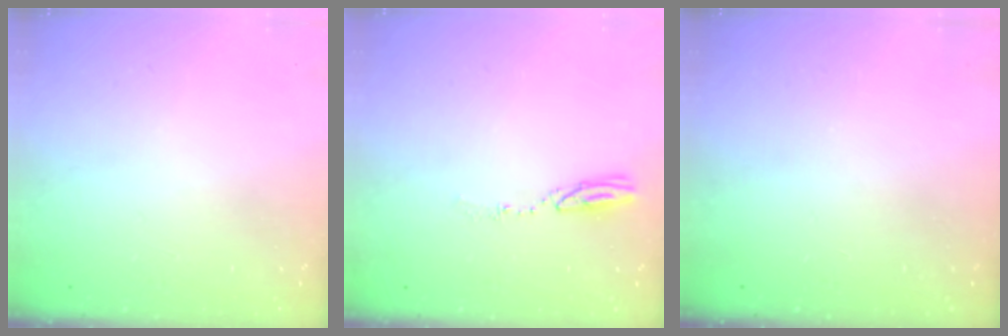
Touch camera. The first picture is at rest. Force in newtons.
{"total": 4.0, "press": 4.0, "slide": 0.4}
{"total": 0.0}